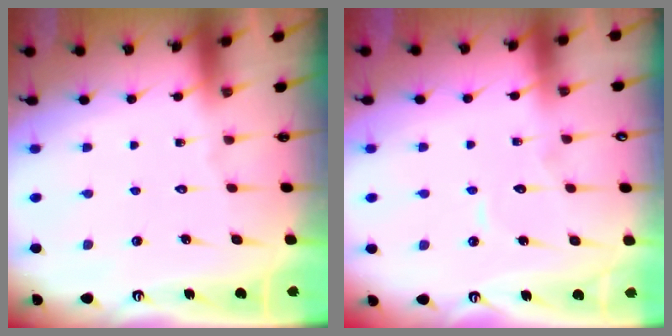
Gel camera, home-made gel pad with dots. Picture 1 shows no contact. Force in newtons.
{"total": 5.0, "press": 5.0, "slide": 0.4}